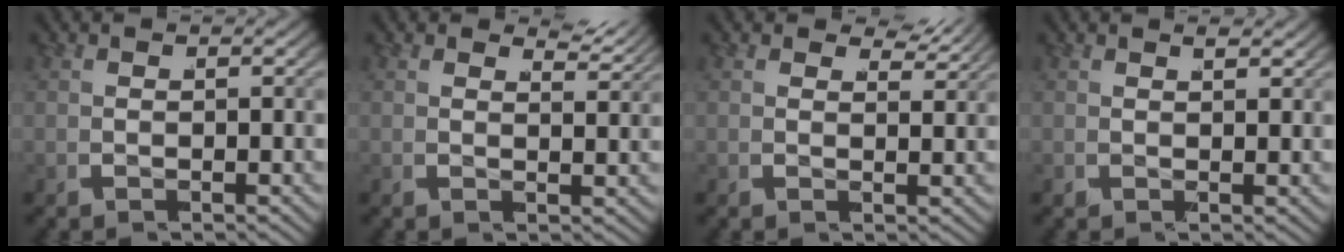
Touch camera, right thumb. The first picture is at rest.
{"total": 2.7, "force": [2.6, 0.3, 0.7], "torque": [-0.007, 0.000, 0.036]}
{"total": 2.4, "force": [2.4, 0.1, 0.3], "torque": [-0.003, -0.001, 0.035]}
{"total": 1.1, "force": [1.1, -0.2, 0.1], "torque": [-0.010, 0.000, 0.019]}